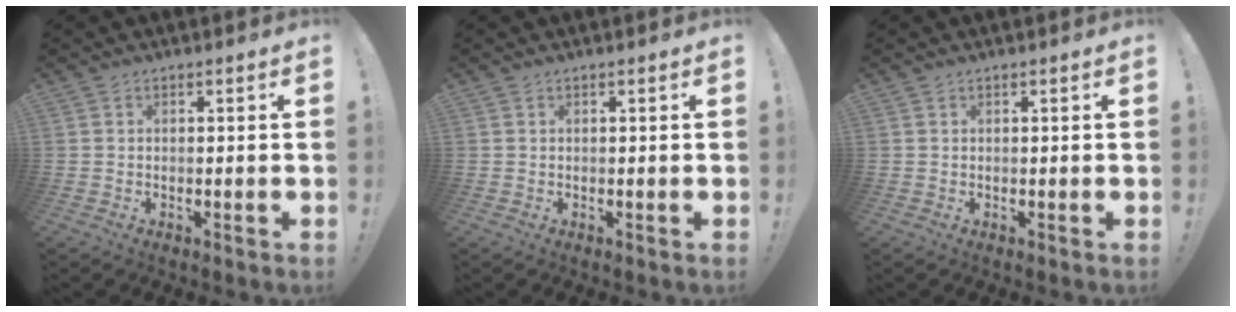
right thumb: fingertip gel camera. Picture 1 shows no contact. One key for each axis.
{"total": 0.0}
{"total": 0.0}